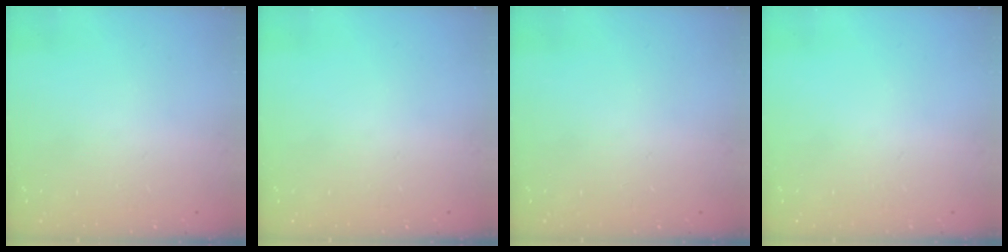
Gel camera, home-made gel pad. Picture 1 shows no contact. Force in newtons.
{"total": 0.0}
{"total": 0.0}
{"total": 0.0}